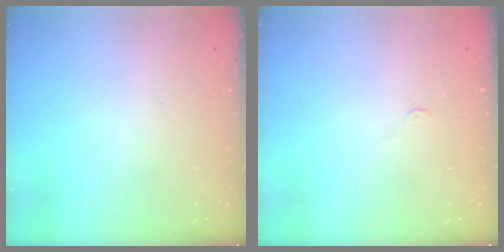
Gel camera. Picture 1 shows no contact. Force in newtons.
{"total": 1.7, "press": 1.7, "slide": 0.2}